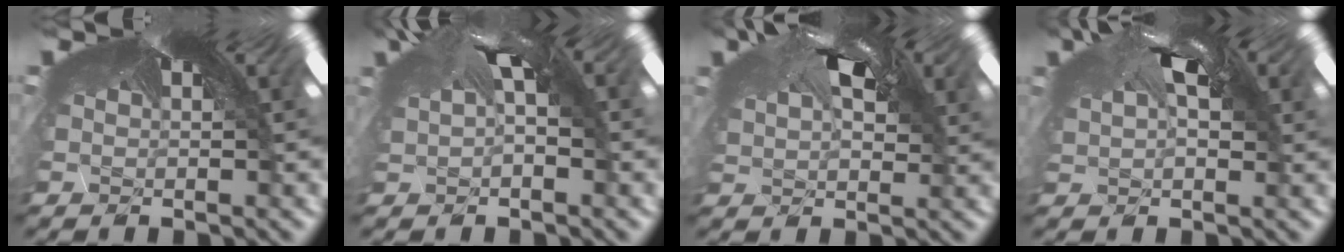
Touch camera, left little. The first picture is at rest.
{"total": 1.6, "force": [-0.8, 0.1, 1.4], "torque": [-0.054, -0.012, 0.002]}
{"total": 2.6, "force": [0.9, 2.3, 1.1], "torque": [-0.039, -0.001, 0.031]}
{"total": 1.9, "force": [0.3, 1.6, 0.9], "torque": [-0.036, -0.004, 0.023]}